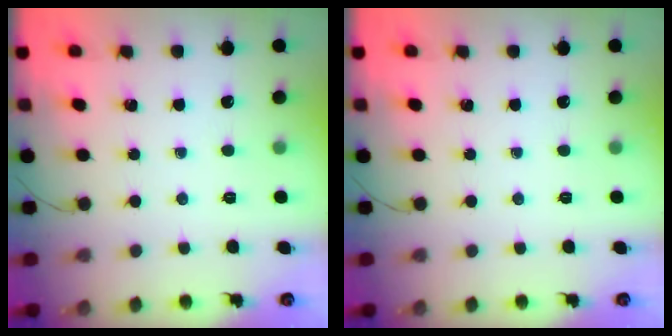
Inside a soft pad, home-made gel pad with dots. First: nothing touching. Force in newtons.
{"total": 0.0}